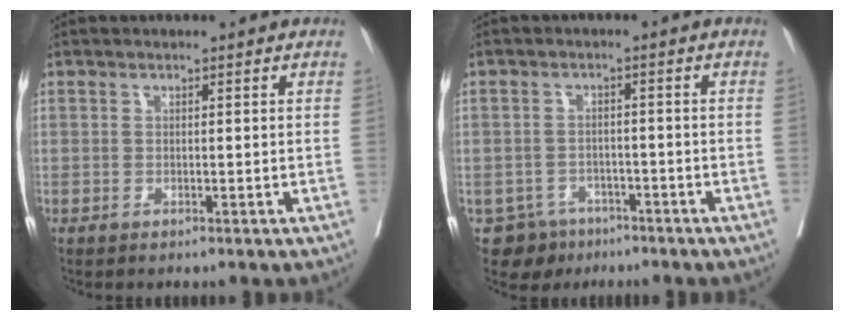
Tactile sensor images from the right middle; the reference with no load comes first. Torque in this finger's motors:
{"motor_torque": [0.42, -0.24, 0.03, -0.02]}